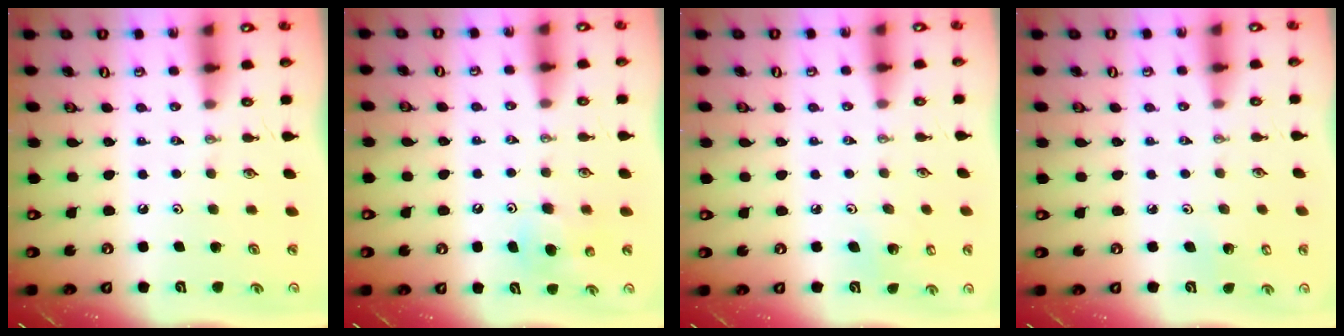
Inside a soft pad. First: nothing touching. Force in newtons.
{"total": 5.2, "press": 5.1, "slide": 0.9}
{"total": 4.1, "press": 4.1, "slide": 0.2}
{"total": 3.0, "press": 2.9, "slide": 0.3}